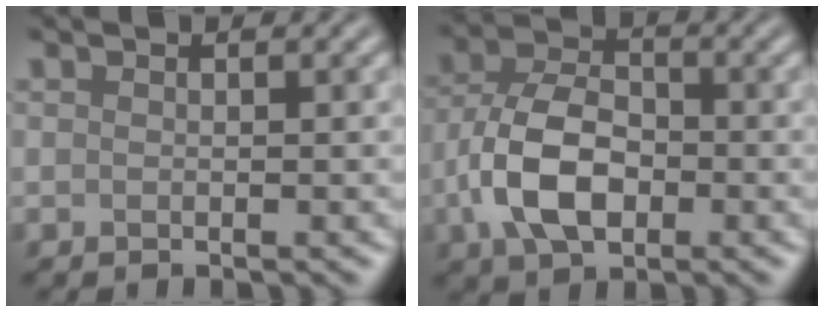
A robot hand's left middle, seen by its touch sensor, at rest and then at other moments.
{"total": 7.0, "force": [-1.8, 4.4, 5.2], "torque": [-0.110, 0.006, -0.040]}